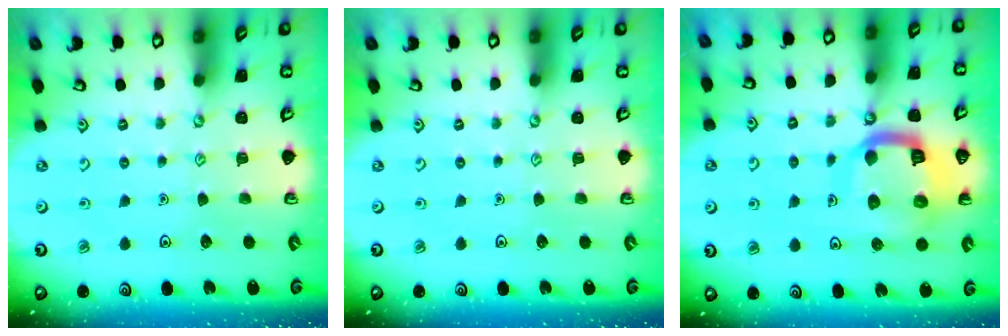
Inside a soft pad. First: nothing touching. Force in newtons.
{"total": 0.0}
{"total": 14.1, "press": 14.0, "slide": 1.6}